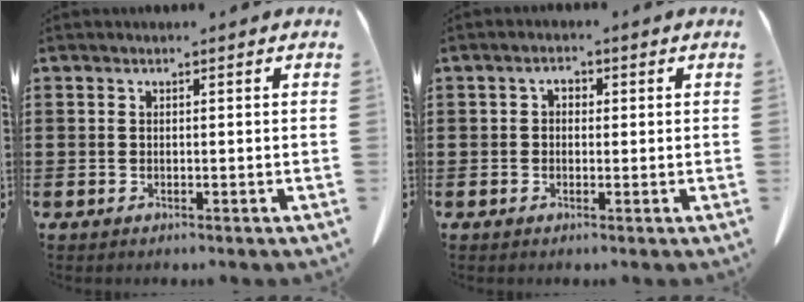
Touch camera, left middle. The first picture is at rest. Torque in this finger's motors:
{"motor_torque": [0.19, 0.37, -0.02, 0.03]}